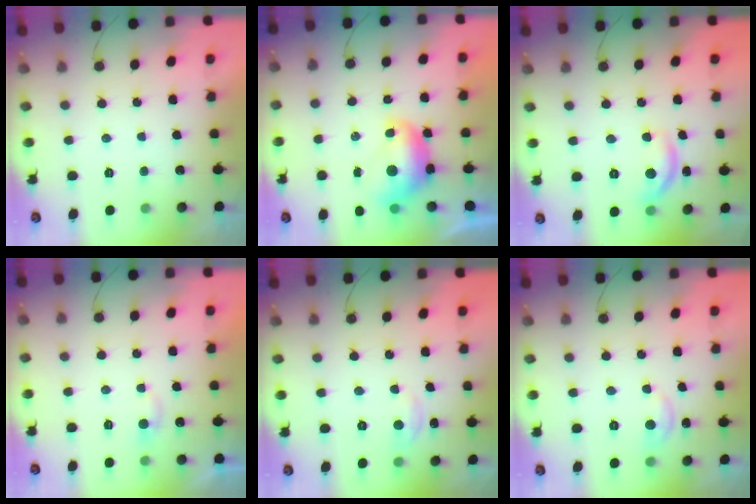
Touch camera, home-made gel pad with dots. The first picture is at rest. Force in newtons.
{"total": 8.5, "press": 8.4, "slide": 0.9}
{"total": 10.3, "press": 10.3, "slide": 0.4}
{"total": 4.1, "press": 4.1, "slide": 0.5}
{"total": 2.9, "press": 2.9, "slide": 0.3}
{"total": 6.7, "press": 6.6, "slide": 1.0}